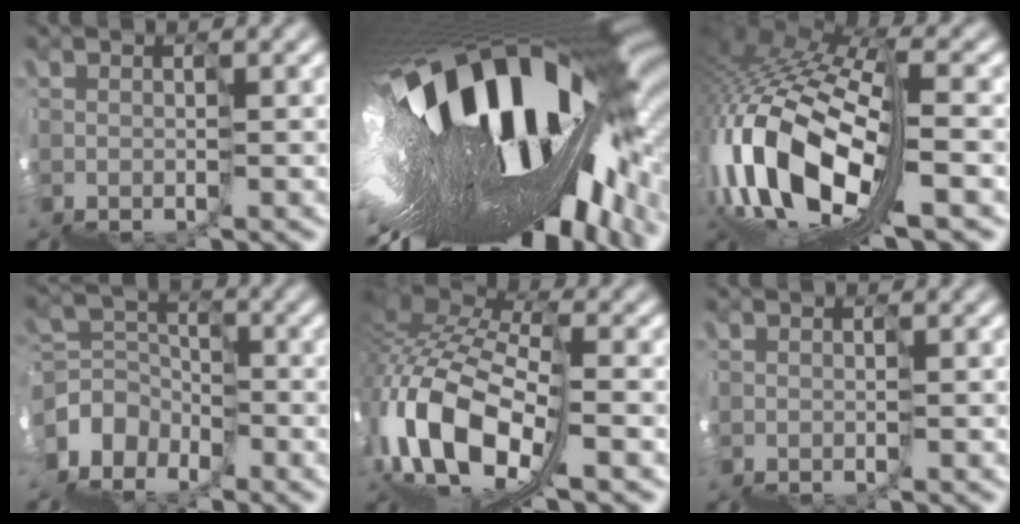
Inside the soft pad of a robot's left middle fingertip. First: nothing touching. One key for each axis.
{"total": 18.7, "fx": 2.0, "fy": 6.2, "fz": 17.6, "tx": -0.297, "ty": -0.005, "tz": 0.021}
{"total": 12.5, "fx": -0.6, "fy": 5.4, "fz": 11.3, "tx": -0.236, "ty": 0.019, "tz": -0.005}
{"total": 3.5, "fx": -0.8, "fy": 2.9, "fz": 1.7, "tx": -0.018, "ty": 0.019, "tz": -0.029}
{"total": 11.3, "fx": -0.6, "fy": 5.3, "fz": 9.9, "tx": -0.201, "ty": 0.025, "tz": -0.009}
{"total": 0.0}